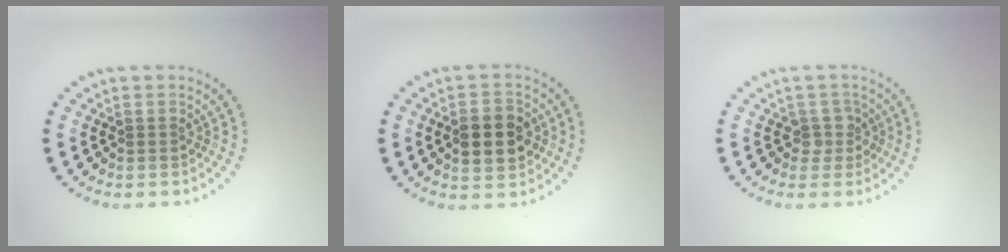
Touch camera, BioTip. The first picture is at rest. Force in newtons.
{"total": 4.6, "press": 4.6, "slide": 0.2}
{"total": 1.7, "press": 1.3, "slide": 1.2}